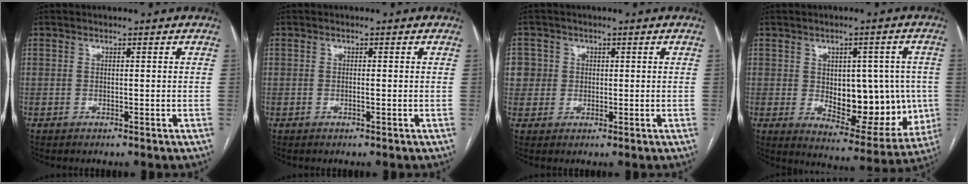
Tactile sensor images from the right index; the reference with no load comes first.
{"total": 0.5, "force": [-0.1, 0.0, 0.5], "torque": [-0.009, 0.003, 0.000]}
{"total": 3.9, "force": [0.6, 3.8, 0.2], "torque": [0.012, 0.014, 0.013]}
{"total": 15.1, "force": [-0.7, 7.7, 12.9], "torque": [-0.166, 0.007, 0.016]}